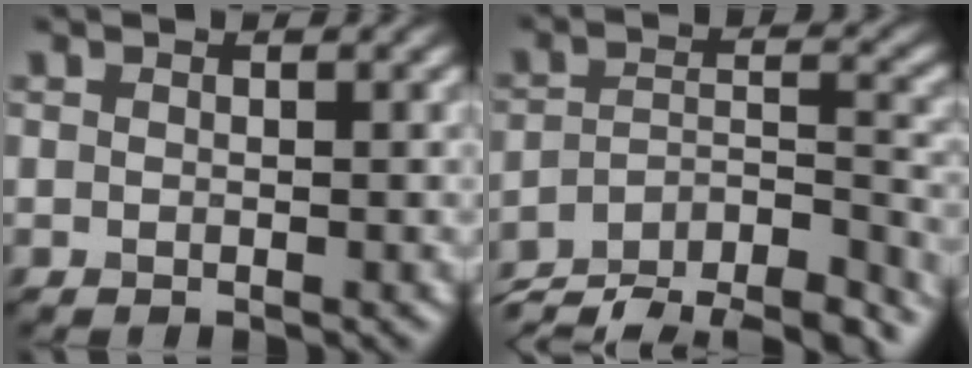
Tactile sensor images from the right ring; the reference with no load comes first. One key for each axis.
{"total": 11.7, "fx": -10.3, "fy": 3.6, "fz": 4.0, "tx": -0.067, "ty": -0.001, "tz": -0.149}